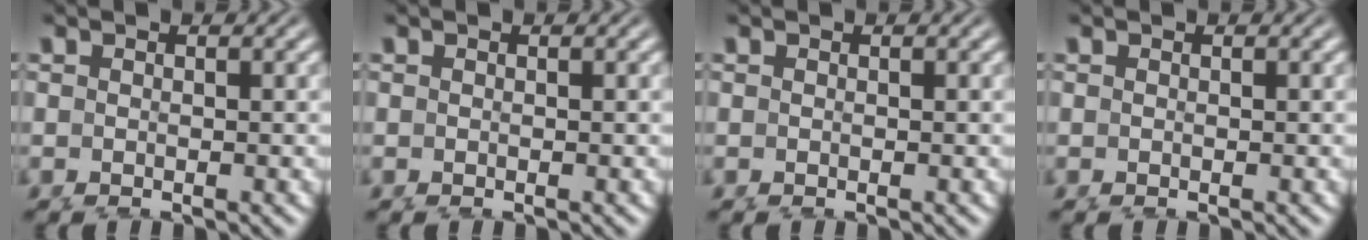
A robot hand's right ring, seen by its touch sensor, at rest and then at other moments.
{"total": 0.0}
{"total": 0.0}
{"total": 0.0}